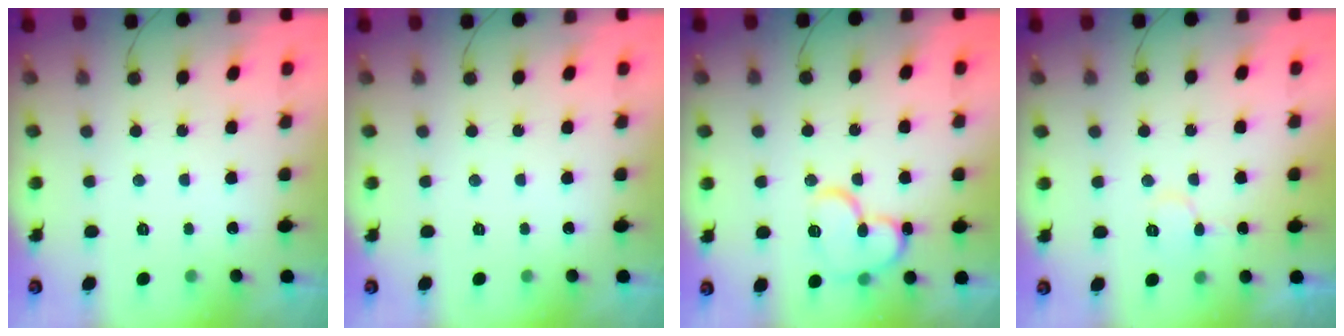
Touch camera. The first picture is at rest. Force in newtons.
{"total": 0.0}
{"total": 14.0, "press": 13.9, "slide": 1.6}
{"total": 5.8, "press": 5.7, "slide": 0.6}